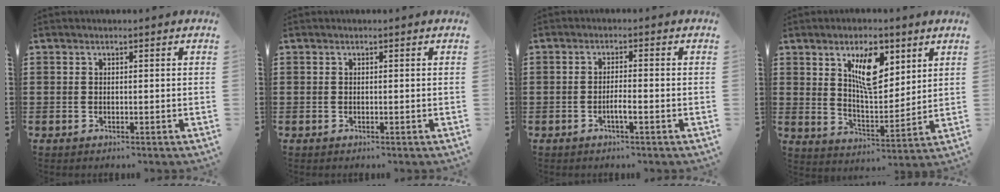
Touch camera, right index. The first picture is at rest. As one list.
[{"total": 0.0}, {"total": 2.3, "force": [-1.1, 0.1, 2.0], "torque": [-0.035, 0.000, -0.022]}, {"total": 9.7, "force": [4.8, 4.2, 7.4], "torque": [-0.125, -0.005, 0.079]}]